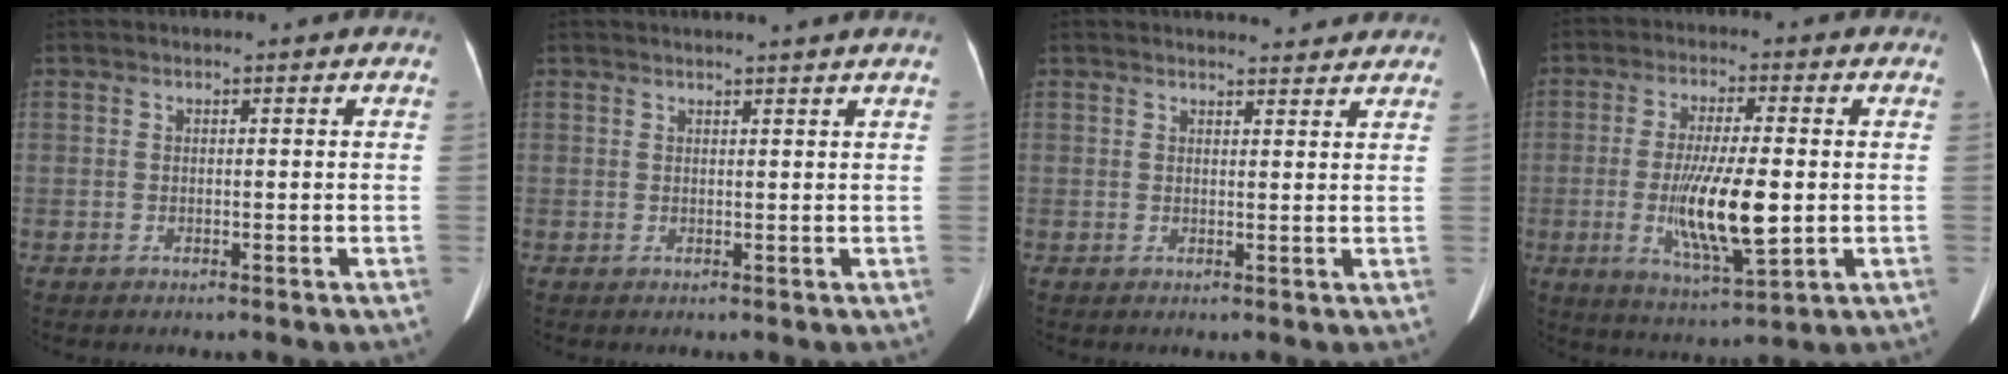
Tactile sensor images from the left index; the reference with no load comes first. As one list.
[{"total": 3.2, "force": [2.8, -0.9, 1.3], "torque": [-0.020, 0.001, 0.033]}, {"total": 5.2, "force": [5.0, 0.8, 1.1], "torque": [-0.017, 0.008, 0.051]}, {"total": 11.4, "force": [-1.3, 2.1, 11.1], "torque": [-0.213, -0.018, -0.019]}]